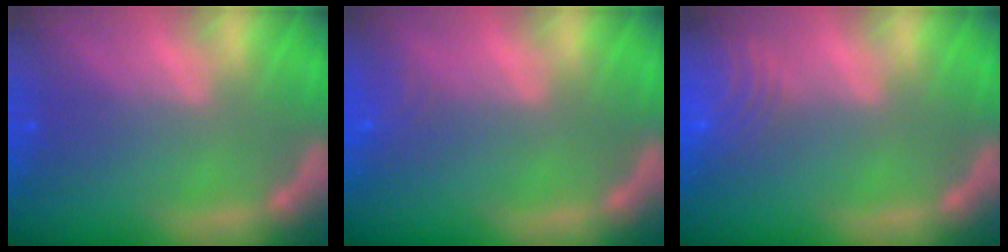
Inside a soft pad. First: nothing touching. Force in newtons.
{"total": 1.9}
{"total": 8.5}